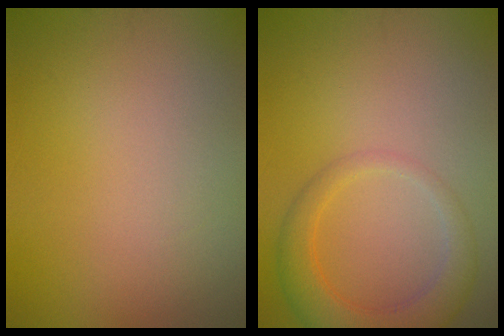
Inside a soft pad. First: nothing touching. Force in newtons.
{"total": 4.2, "press": 4.2, "slide": 0.4}